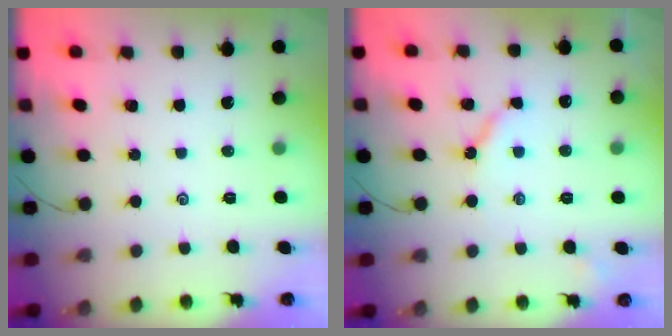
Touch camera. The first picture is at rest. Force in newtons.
{"total": 5.3, "press": 5.3, "slide": 0.5}